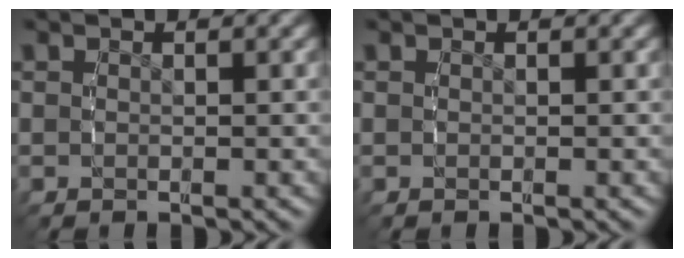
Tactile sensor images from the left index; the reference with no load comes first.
{"total": 0.0}